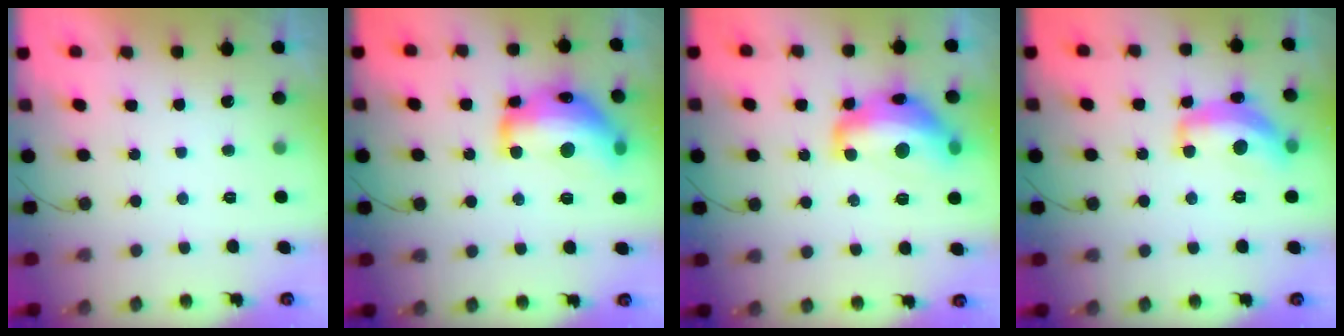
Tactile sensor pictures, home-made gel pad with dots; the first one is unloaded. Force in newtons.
{"total": 20.4, "press": 20.3, "slide": 1.2}
{"total": 15.7, "press": 15.6, "slide": 1.1}
{"total": 14.2, "press": 14.1, "slide": 1.0}